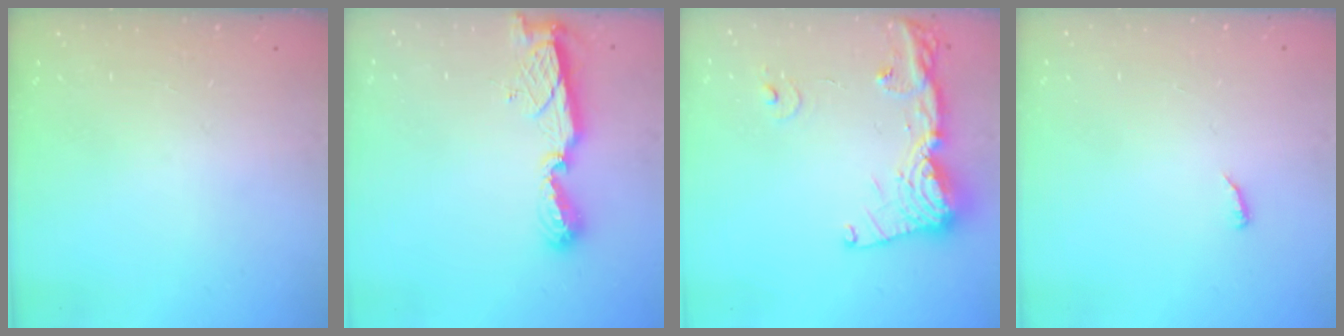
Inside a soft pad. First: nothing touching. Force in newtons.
{"total": 8.4, "press": 8.4, "slide": 0.8}
{"total": 16.5, "press": 16.4, "slide": 2.1}
{"total": 4.3, "press": 4.2, "slide": 0.6}